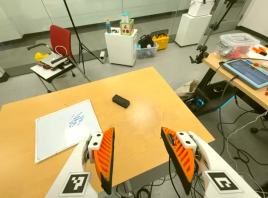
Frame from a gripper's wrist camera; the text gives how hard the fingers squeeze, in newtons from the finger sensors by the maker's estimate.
{"total": 0.0}